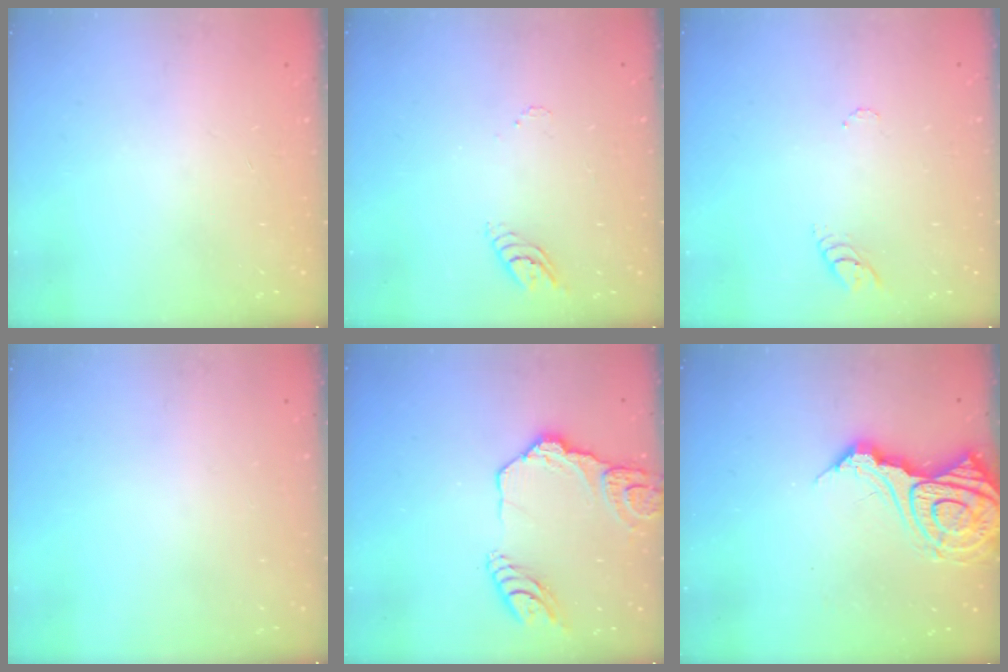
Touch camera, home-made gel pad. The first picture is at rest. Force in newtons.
{"total": 4.2, "press": 4.1, "slide": 0.3}
{"total": 4.1, "press": 4.0, "slide": 0.4}
{"total": 0.0}
{"total": 15.8, "press": 15.7, "slide": 1.8}
{"total": 16.2, "press": 16.1, "slide": 2.0}